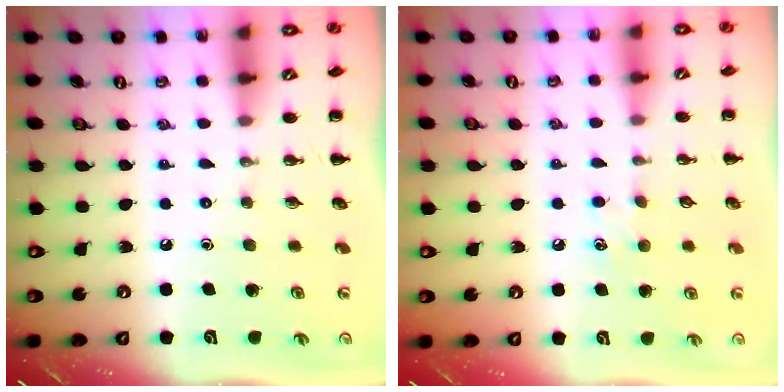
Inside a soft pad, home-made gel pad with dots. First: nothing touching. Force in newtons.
{"total": 4.8, "press": 4.6, "slide": 1.6}